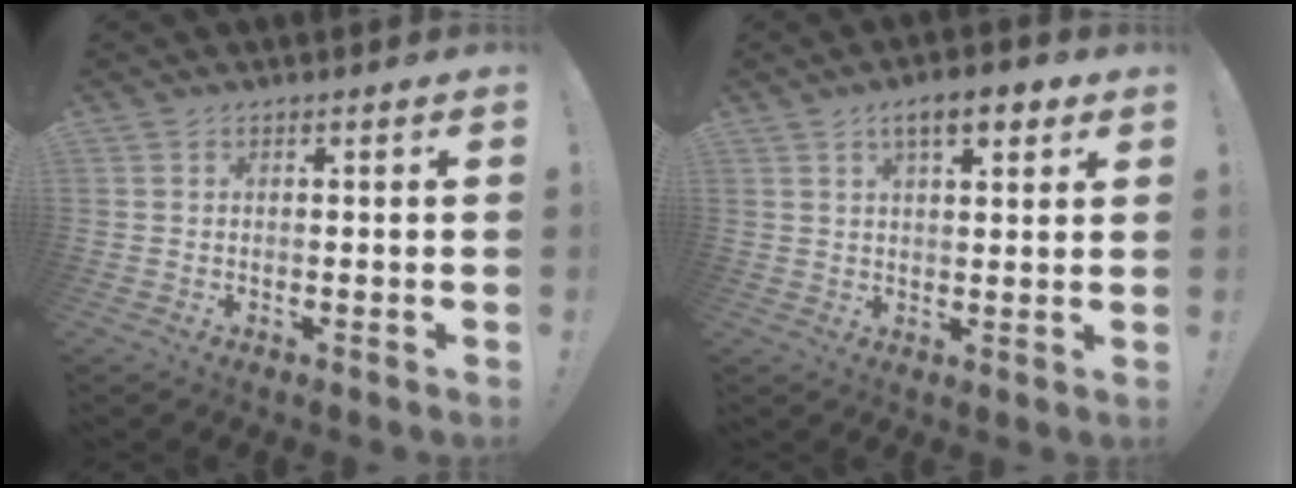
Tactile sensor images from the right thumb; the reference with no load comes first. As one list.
[{"total": 7.4, "force": [4.0, 2.6, 5.7], "torque": [-0.081, -0.012, 0.065]}]